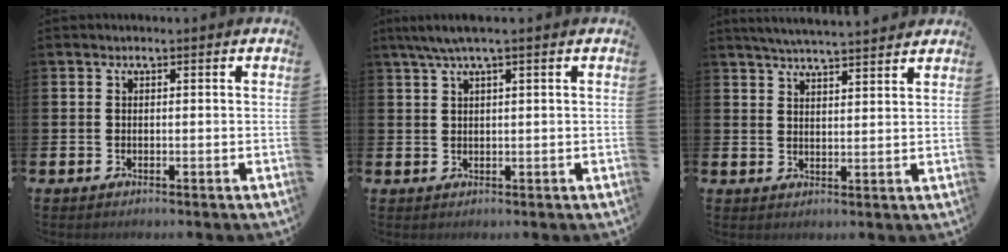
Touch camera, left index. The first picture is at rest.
{"total": 2.9, "force": [2.0, 0.0, 2.2], "torque": [-0.046, 0.004, 0.035]}
{"total": 4.6, "force": [4.6, -0.1, 0.9], "torque": [-0.022, -0.022, 0.080]}